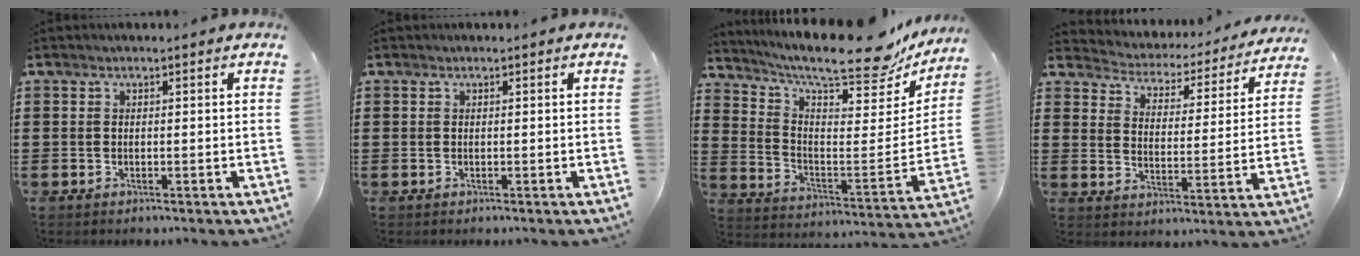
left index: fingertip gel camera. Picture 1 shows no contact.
{"total": 0.0}
{"total": 10.7, "force": [9.2, 1.0, 5.5], "torque": [-0.112, -0.077, 0.146]}
{"total": 3.1, "force": [3.0, 0.7, -0.2], "torque": [-0.019, -0.028, 0.042]}